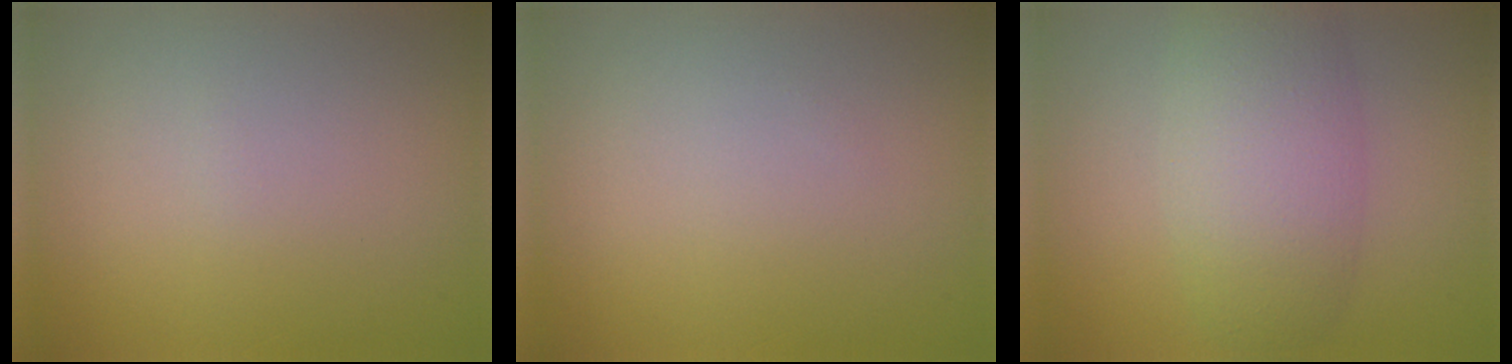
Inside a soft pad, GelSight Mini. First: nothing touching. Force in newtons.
{"total": 0.0}
{"total": 5.8, "press": 5.8, "slide": 0.1}